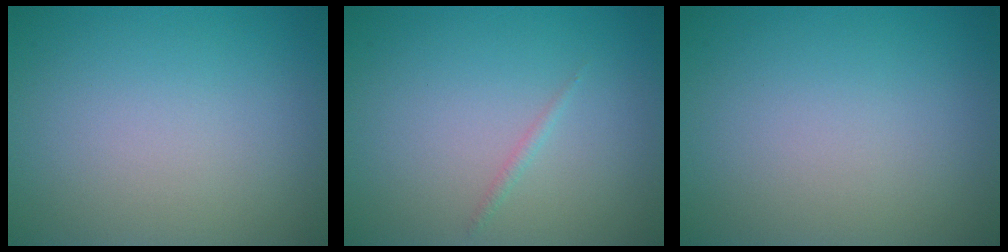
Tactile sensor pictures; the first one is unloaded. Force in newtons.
{"total": 0.6, "press": 0.6, "slide": 0.0}
{"total": 0.0}